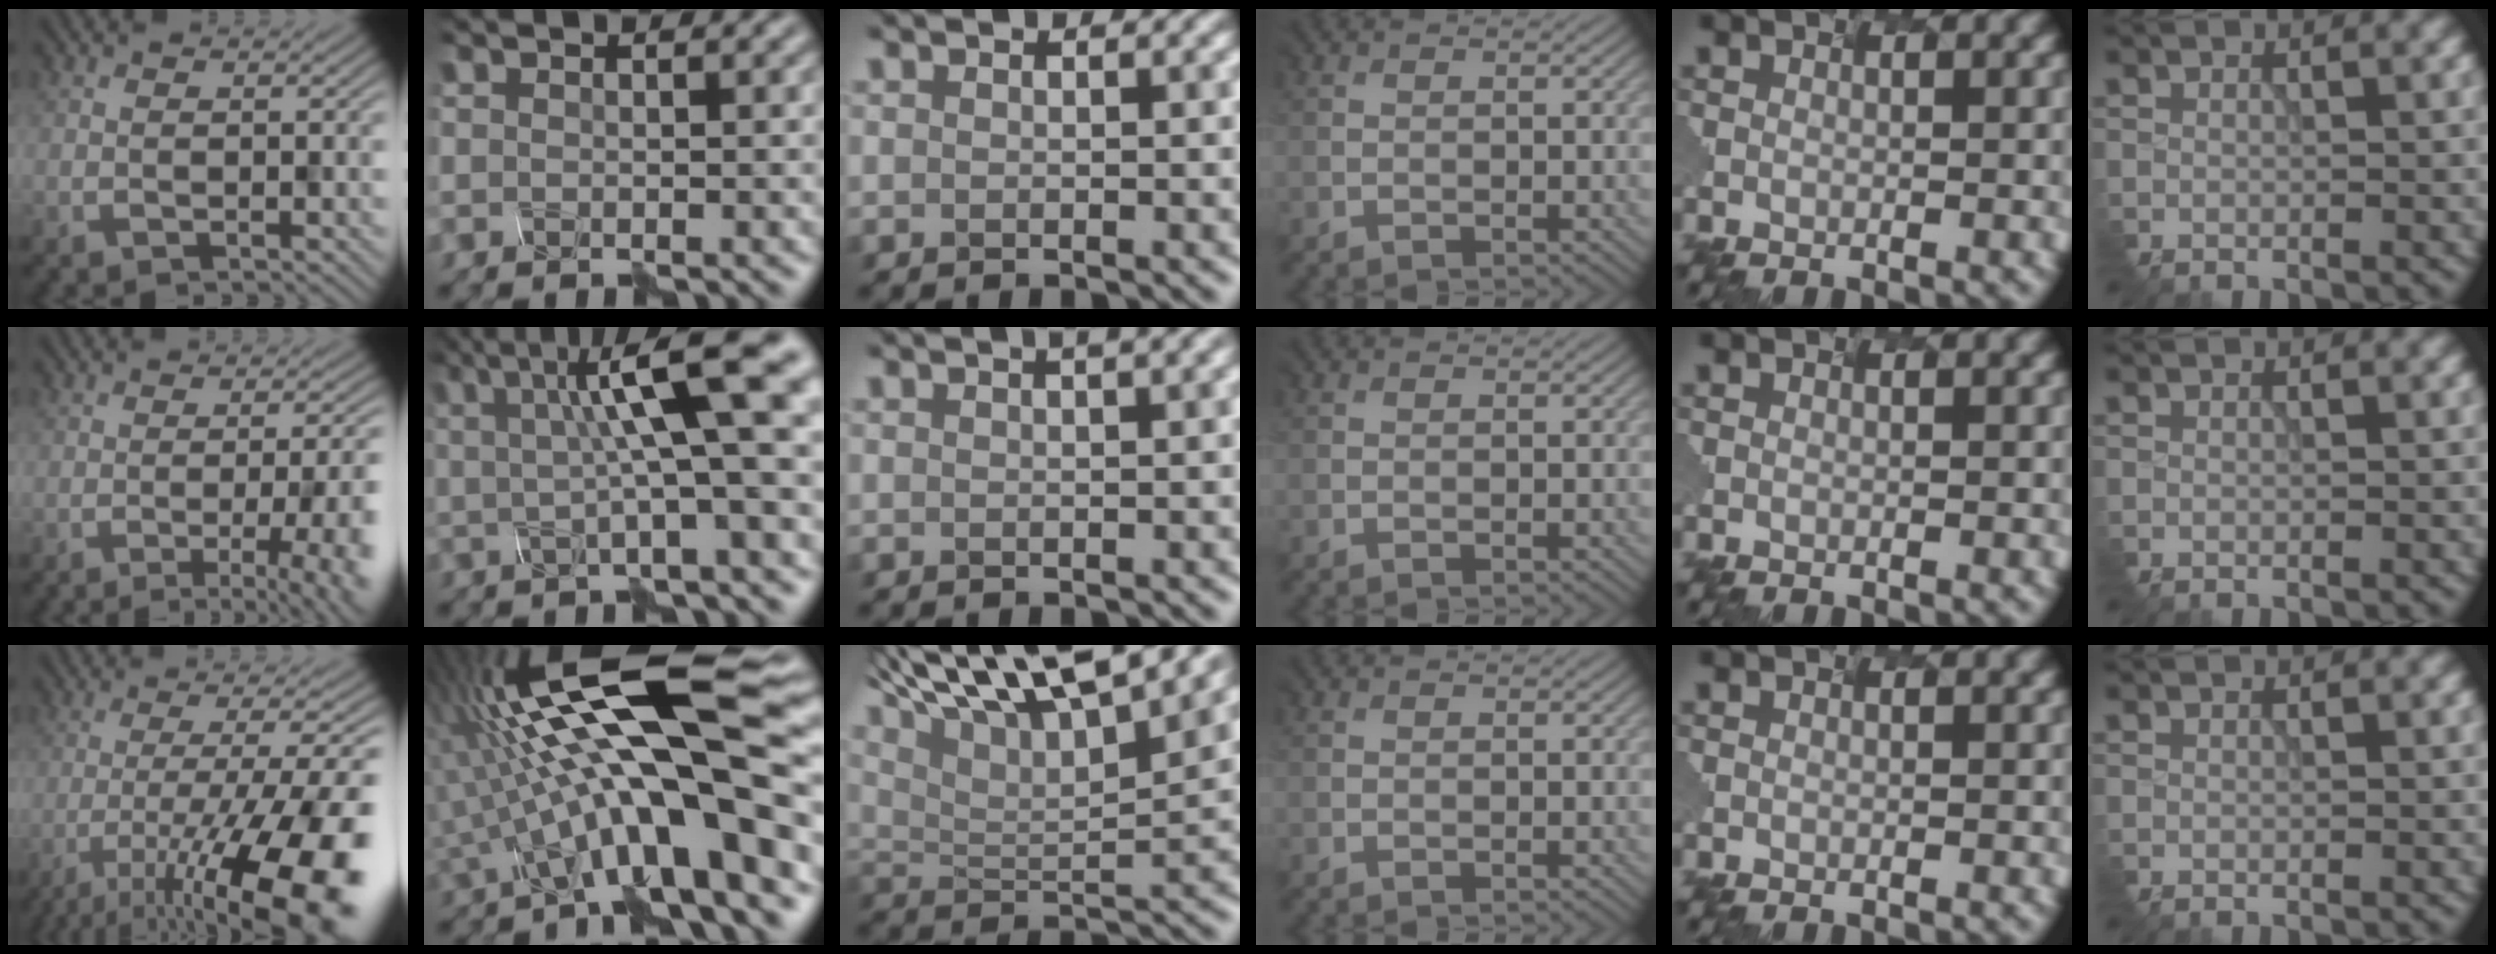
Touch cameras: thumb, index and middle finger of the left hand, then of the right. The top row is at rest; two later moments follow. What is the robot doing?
{"motion": "shake", "object": "plastic piggy bank"}